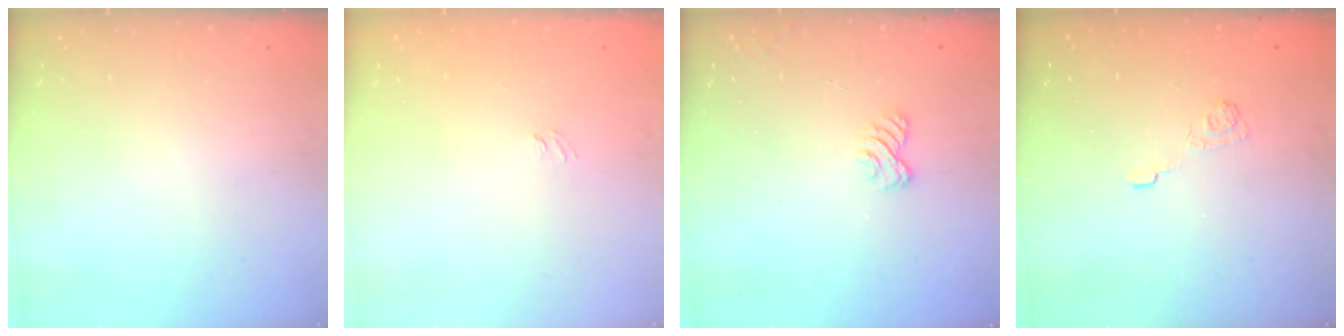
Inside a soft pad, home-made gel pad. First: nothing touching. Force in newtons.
{"total": 3.3, "press": 3.1, "slide": 1.2}
{"total": 3.3, "press": 3.1, "slide": 1.3}
{"total": 3.8, "press": 3.5, "slide": 1.5}